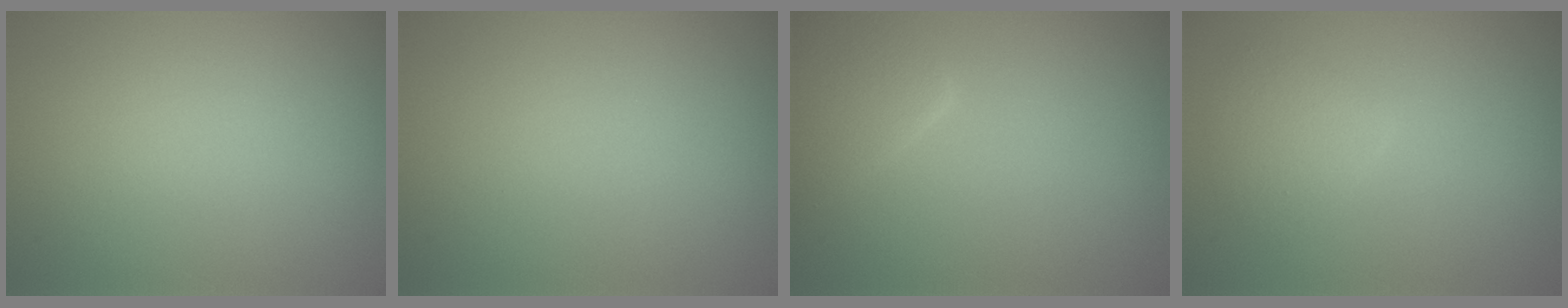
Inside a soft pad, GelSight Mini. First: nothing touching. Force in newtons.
{"total": 0.0}
{"total": 2.7, "press": 2.7, "slide": 0.1}
{"total": 2.1, "press": 2.1, "slide": 0.1}